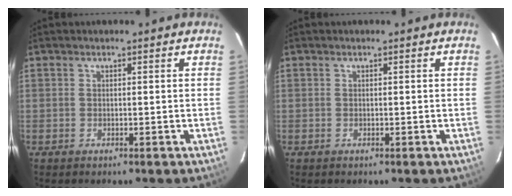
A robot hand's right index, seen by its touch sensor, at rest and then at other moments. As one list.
[{"total": 0.0}]